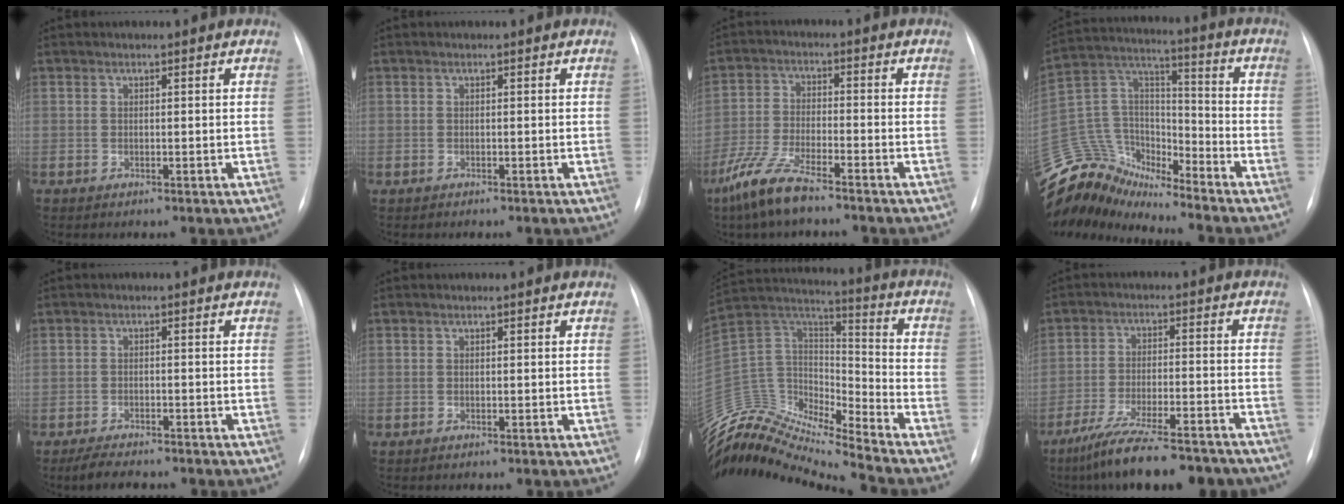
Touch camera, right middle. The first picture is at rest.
{"total": 0.0}
{"total": 7.9, "force": [-6.0, 1.2, 5.0], "torque": [-0.117, -0.016, -0.120]}
{"total": 14.1, "force": [-13.5, 3.6, 1.6], "torque": [-0.035, 0.073, -0.258]}
{"total": 5.4, "force": [-4.6, 1.5, 2.4], "torque": [-0.042, -0.011, -0.069]}
{"total": 0.0}
{"total": 15.6, "force": [-15.3, 1.5, 2.8], "torque": [-0.047, 0.089, -0.283]}
{"total": 17.0, "force": [-14.3, 2.8, 8.8], "torque": [-0.130, -0.004, -0.220]}